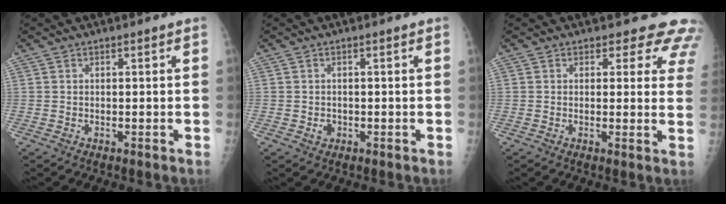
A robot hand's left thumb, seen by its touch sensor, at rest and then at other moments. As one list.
[{"total": 1.3, "force": [-0.4, 1.1, 0.5], "torque": [-0.004, 0.004, -0.003]}, {"total": 8.7, "force": [7.4, 4.1, 2.2], "torque": [0.029, -0.033, 0.052]}]